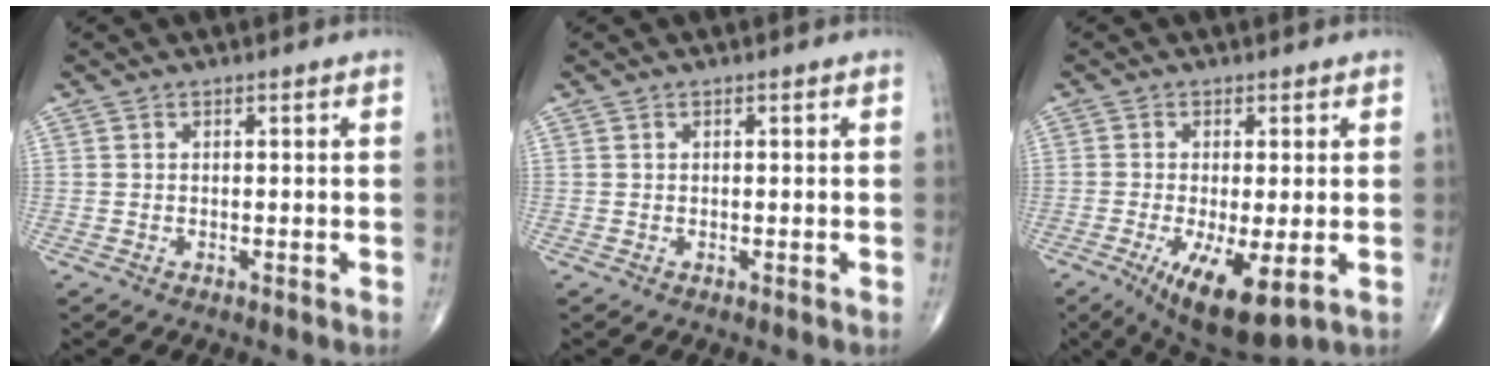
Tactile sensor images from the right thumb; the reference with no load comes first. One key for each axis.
{"total": 0.0}
{"total": 11.0, "fx": -3.6, "fy": 3.5, "fz": 9.8, "tx": -0.166, "ty": -0.023, "tz": -0.048}